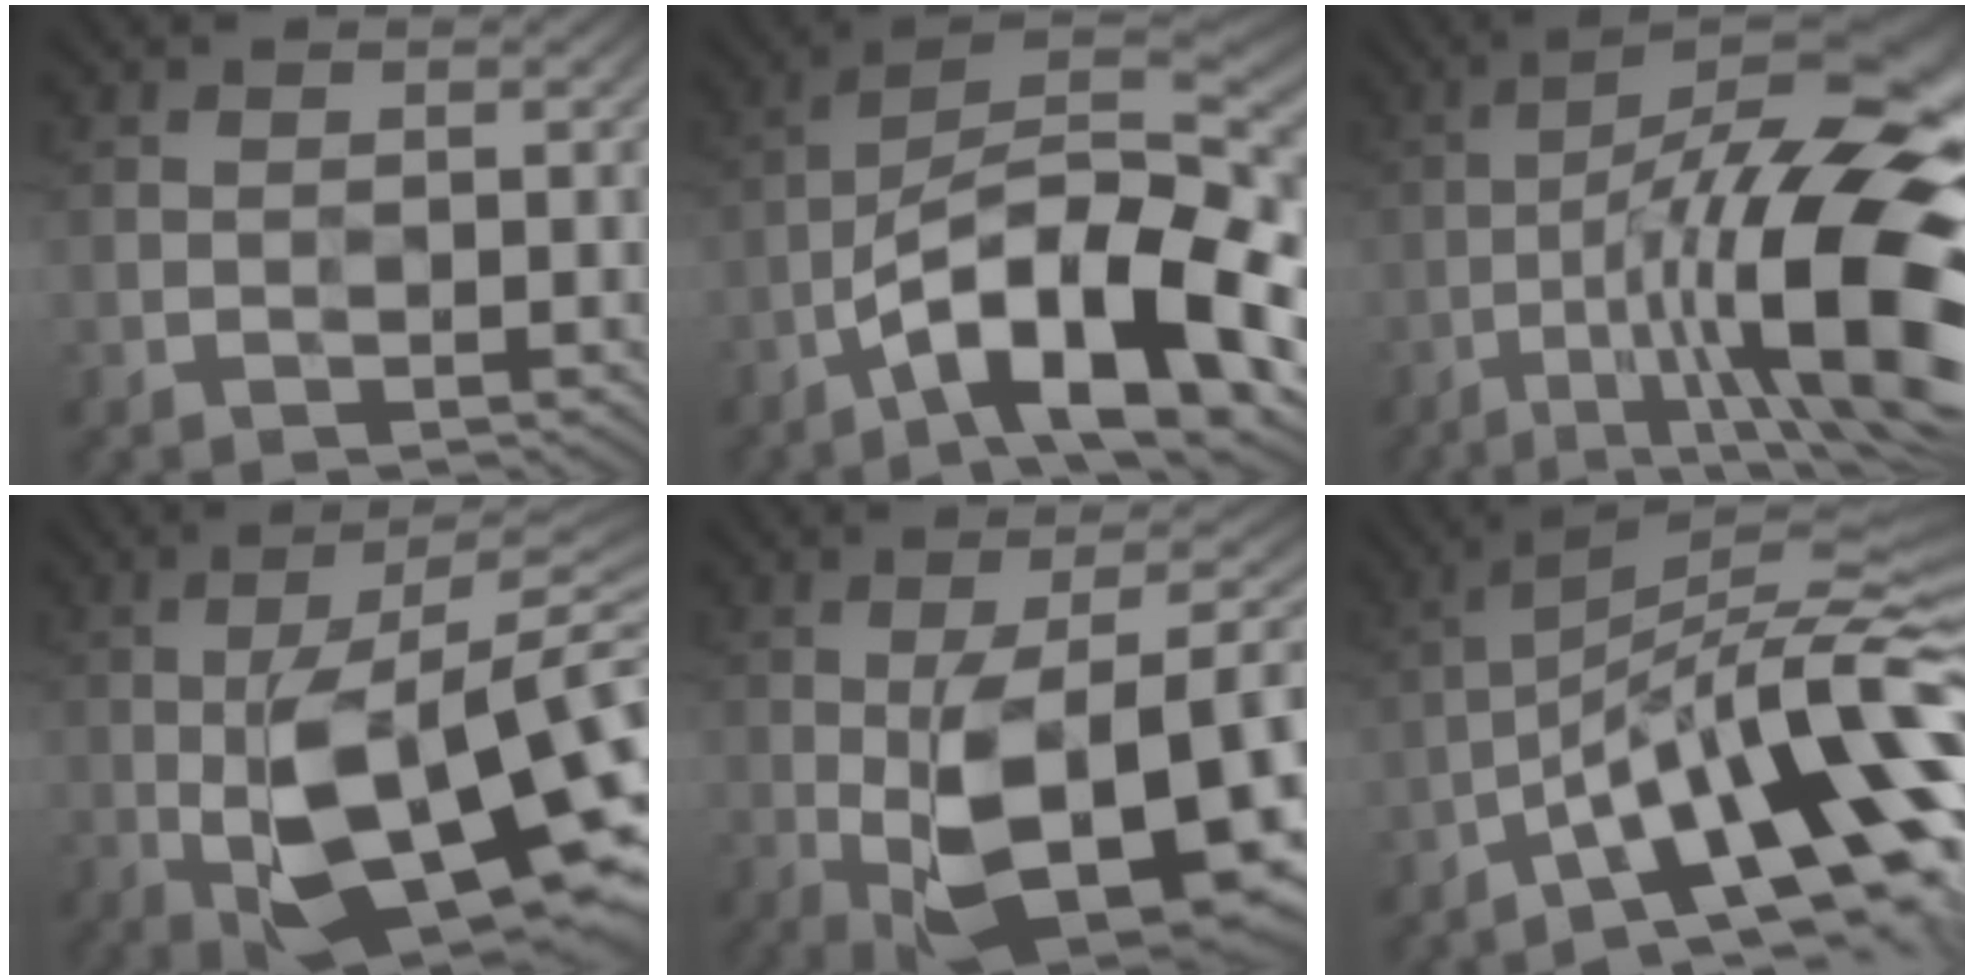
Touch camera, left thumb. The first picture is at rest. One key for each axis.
{"total": 15.3, "fx": -7.2, "fy": 5.4, "fz": 12.3, "tx": -0.207, "ty": 0.003, "tz": -0.133}
{"total": 18.2, "fx": -5.1, "fy": 5.3, "fz": 16.7, "tx": -0.249, "ty": -0.002, "tz": -0.076}
{"total": 16.9, "fx": -2.9, "fy": 6.4, "fz": 15.4, "tx": -0.254, "ty": -0.004, "tz": -0.043}
{"total": 16.1, "fx": -3.5, "fy": 7.2, "fz": 14.0, "tx": -0.206, "ty": 0.003, "tz": -0.046}
{"total": 16.8, "fx": -7.0, "fy": 4.3, "fz": 14.7, "tx": -0.212, "ty": 0.010, "tz": -0.130}